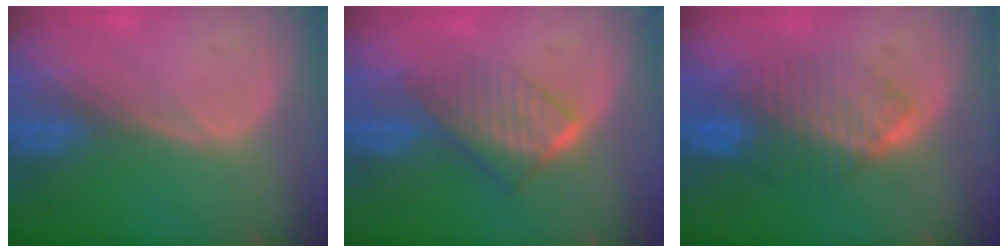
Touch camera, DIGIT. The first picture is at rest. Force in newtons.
{"total": 6.4, "press": 5.7, "slide": 2.9}
{"total": 6.9, "press": 6.9, "slide": 0.8}